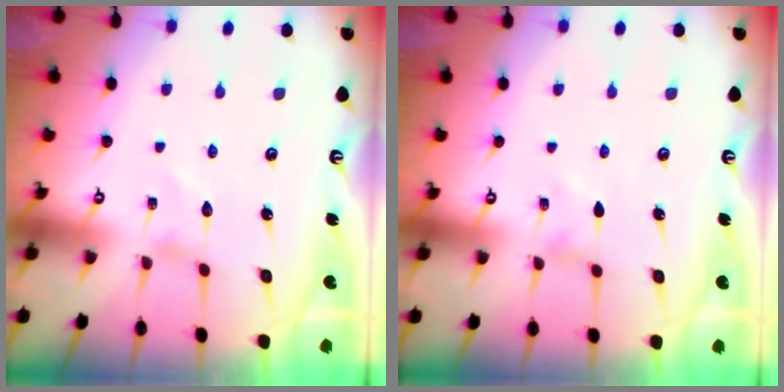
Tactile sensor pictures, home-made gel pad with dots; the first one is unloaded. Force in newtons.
{"total": 0.0}